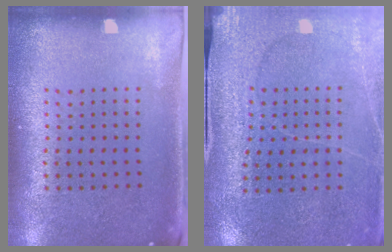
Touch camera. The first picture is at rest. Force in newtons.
{"total": 3.0, "press": 3.0, "slide": 0.1}